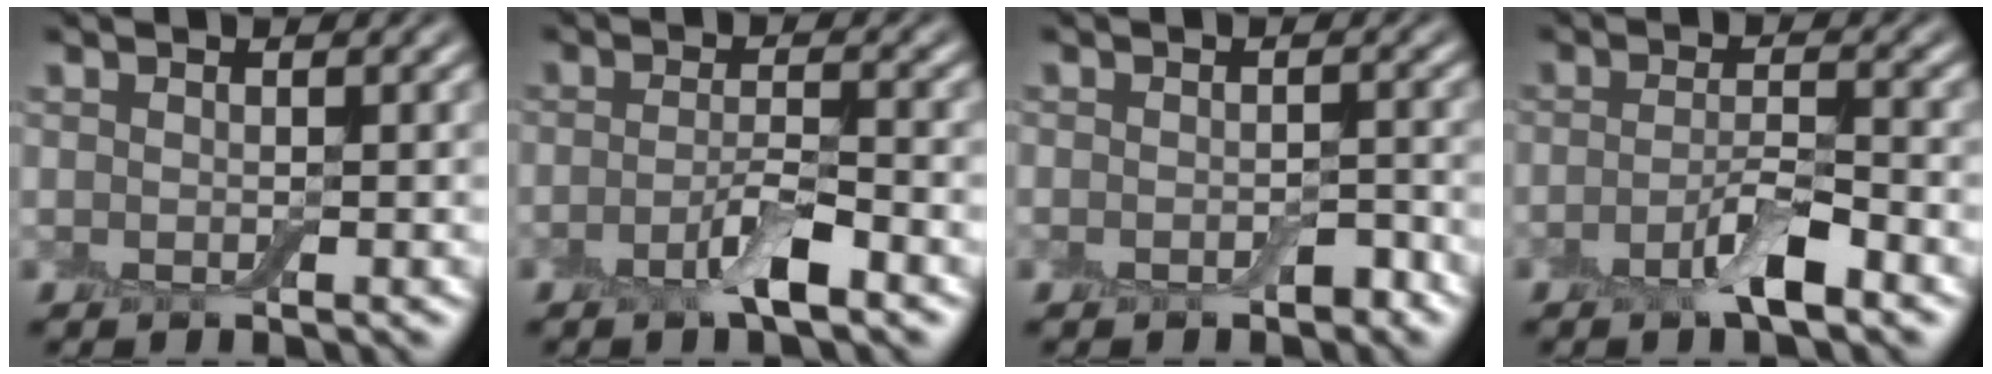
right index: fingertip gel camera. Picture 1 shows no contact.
{"total": 3.2, "force": [-1.7, 0.7, 2.6], "torque": [-0.049, 0.004, -0.039]}
{"total": 1.7, "force": [-0.9, 0.9, 1.0], "torque": [-0.016, 0.000, -0.015]}
{"total": 3.5, "force": [-2.0, 0.9, 2.8], "torque": [-0.053, 0.005, -0.044]}